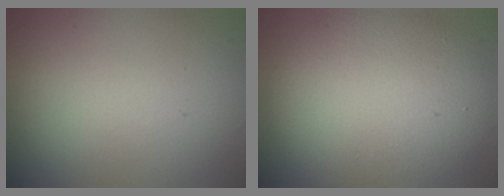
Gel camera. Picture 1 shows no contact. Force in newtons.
{"total": 9.7, "press": 9.6, "slide": 0.7}